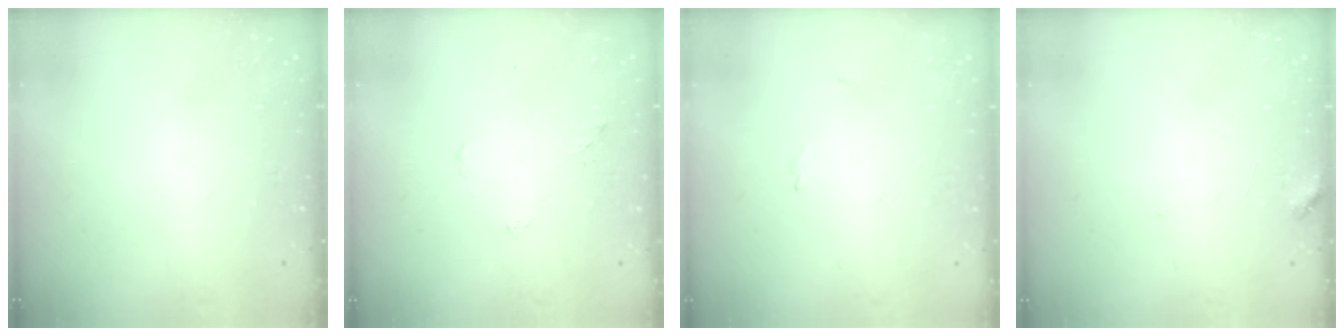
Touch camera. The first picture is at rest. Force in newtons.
{"total": 3.3, "press": 3.2, "slide": 0.7}
{"total": 0.8, "press": 0.7, "slide": 0.4}
{"total": 3.5, "press": 3.5, "slide": 0.3}